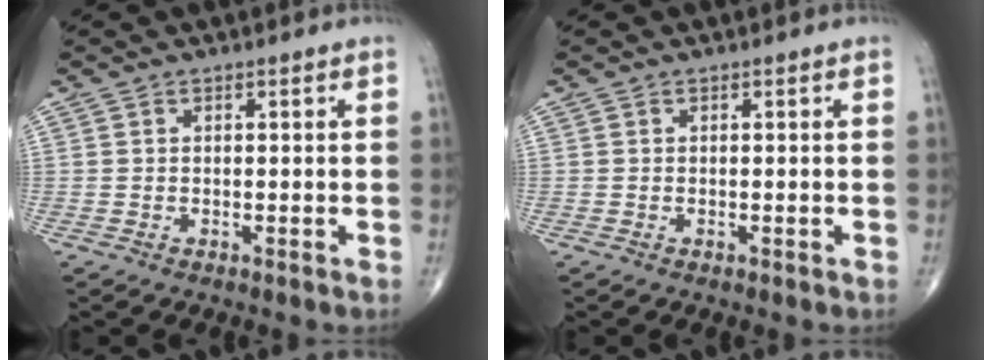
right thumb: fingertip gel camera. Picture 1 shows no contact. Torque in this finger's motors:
{"motor_torque": [0.37, 0.04, -0.21, -0.37, 0.01]}